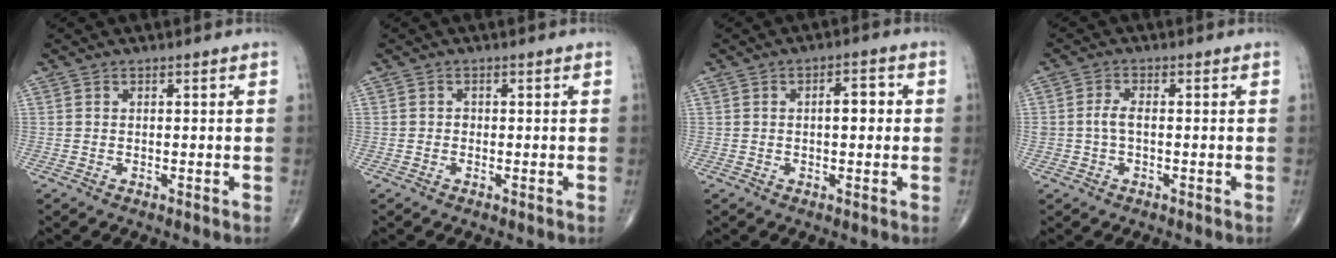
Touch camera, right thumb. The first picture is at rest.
{"total": 0.6, "force": [-0.1, 0.5, 0.3], "torque": [0.000, 0.002, -0.004]}
{"total": 4.3, "force": [0.4, 2.0, 3.8], "torque": [-0.046, 0.009, 0.002]}
{"total": 2.7, "force": [-0.2, 1.5, 2.3], "torque": [-0.049, 0.007, -0.006]}